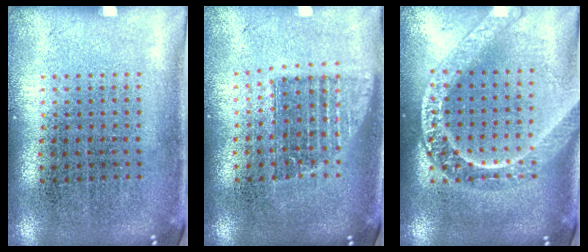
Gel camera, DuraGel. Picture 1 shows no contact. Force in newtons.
{"total": 1.3, "press": 1.1, "slide": 0.7}
{"total": 2.3, "press": 2.3, "slide": 0.2}